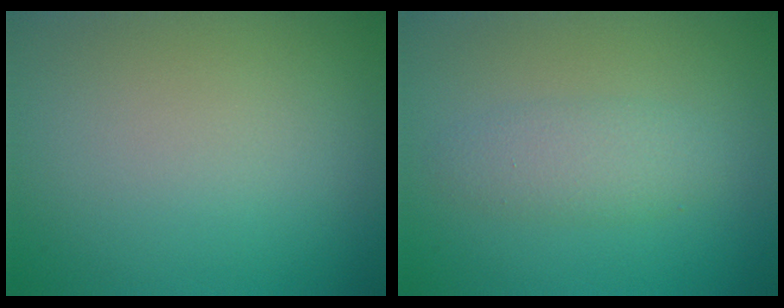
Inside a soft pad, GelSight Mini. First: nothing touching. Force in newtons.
{"total": 2.3, "press": 2.3, "slide": 0.1}